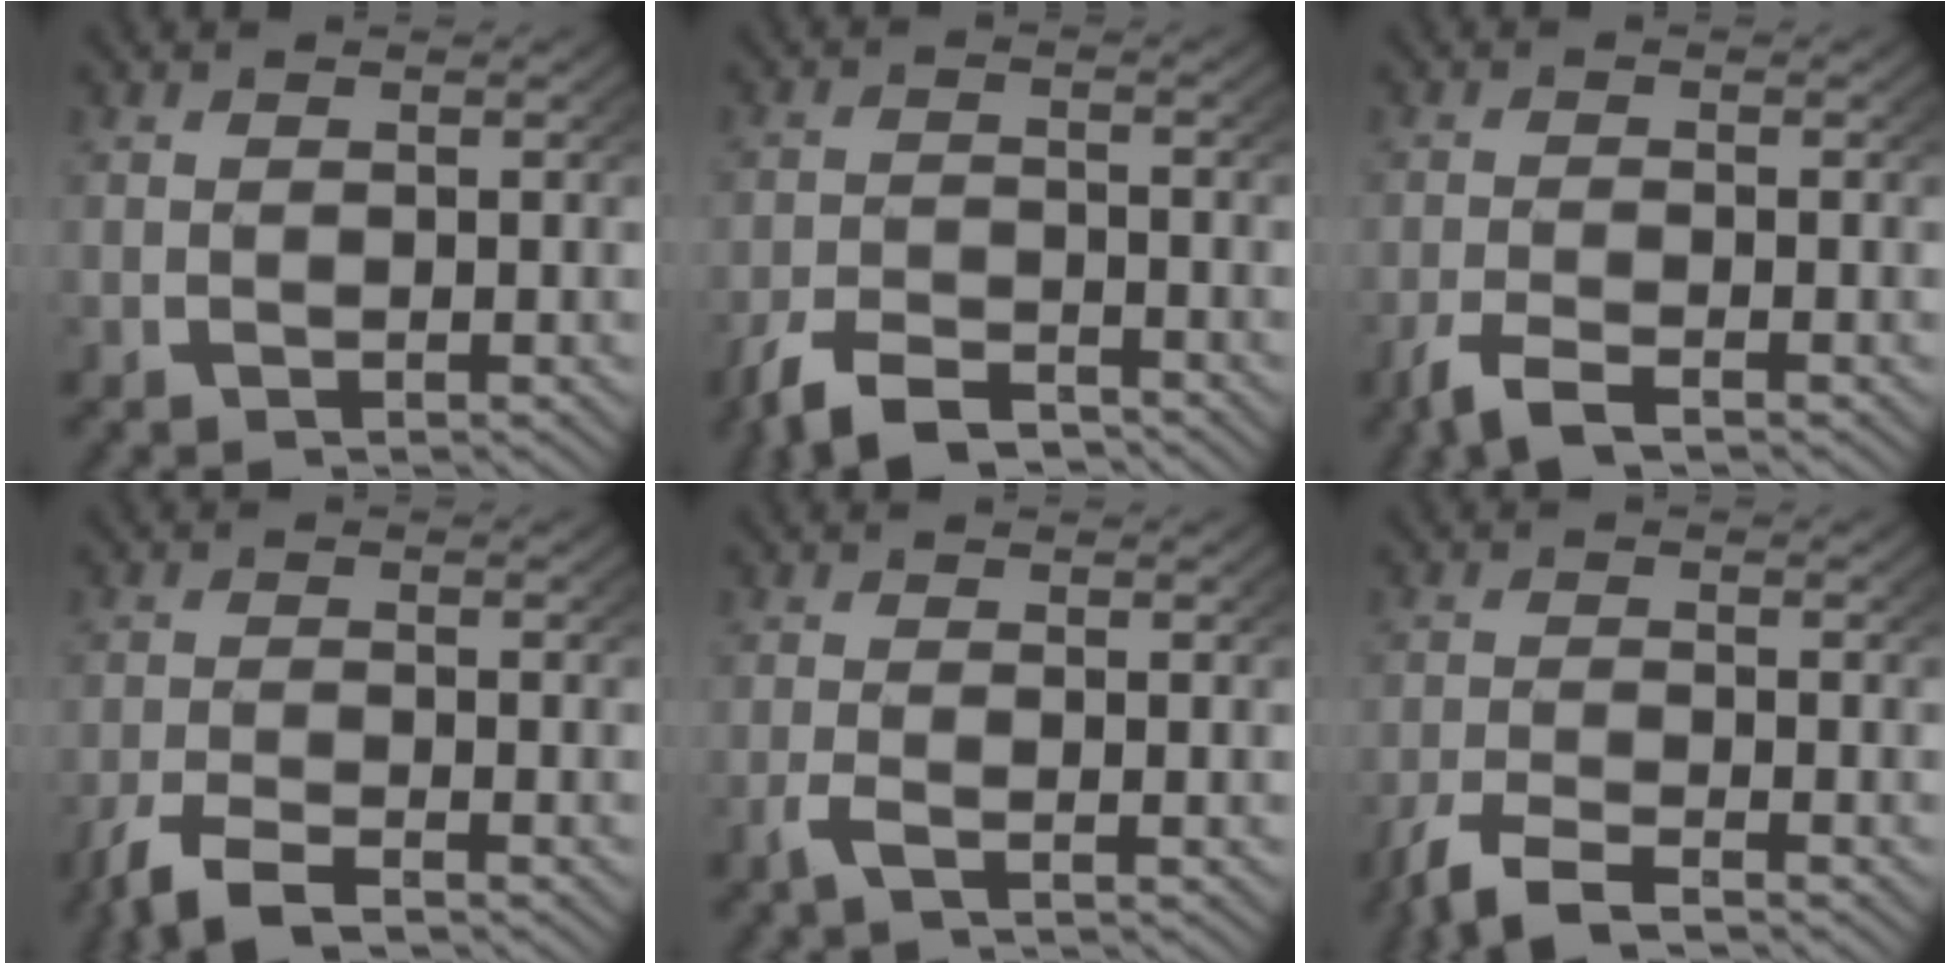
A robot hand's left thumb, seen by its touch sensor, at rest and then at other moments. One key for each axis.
{"total": 4.1, "fx": -3.5, "fy": 1.6, "fz": 1.5, "tx": -0.030, "ty": -0.010, "tz": -0.063}
{"total": 2.8, "fx": -2.1, "fy": 1.0, "fz": 1.6, "tx": -0.040, "ty": -0.007, "tz": -0.039}
{"total": 3.6, "fx": -2.9, "fy": 1.4, "fz": 1.7, "tx": -0.041, "ty": -0.010, "tz": -0.051}
{"total": 1.5, "fx": -1.0, "fy": 0.3, "fz": 1.2, "tx": -0.031, "ty": -0.004, "tz": -0.020}
{"total": 4.0, "fx": -3.1, "fy": 1.5, "fz": 2.0, "tx": -0.048, "ty": -0.009, "tz": -0.054}